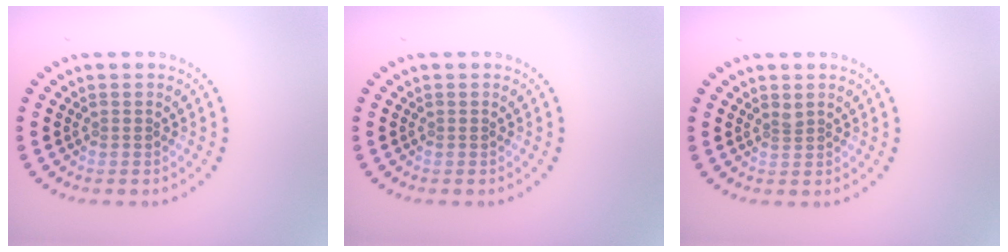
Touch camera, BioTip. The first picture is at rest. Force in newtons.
{"total": 0.0}
{"total": 0.7, "press": 0.5, "slide": 0.5}